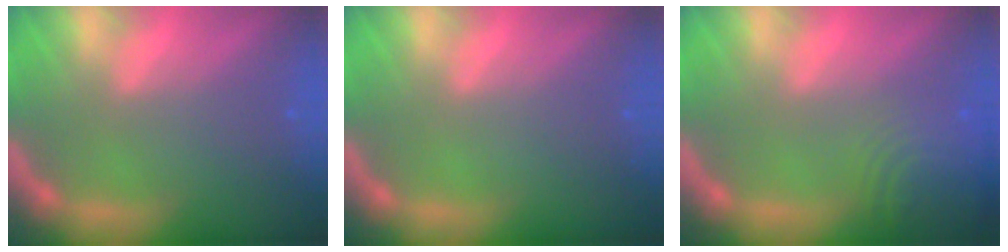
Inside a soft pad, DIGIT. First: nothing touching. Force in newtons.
{"total": 0.0}
{"total": 7.0}